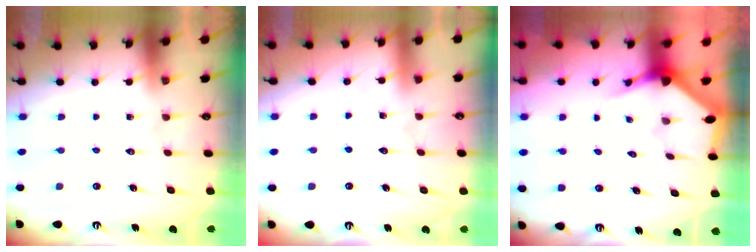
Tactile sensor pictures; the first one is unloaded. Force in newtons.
{"total": 2.4, "press": 2.4, "slide": 0.3}
{"total": 3.1, "press": 3.1, "slide": 0.2}